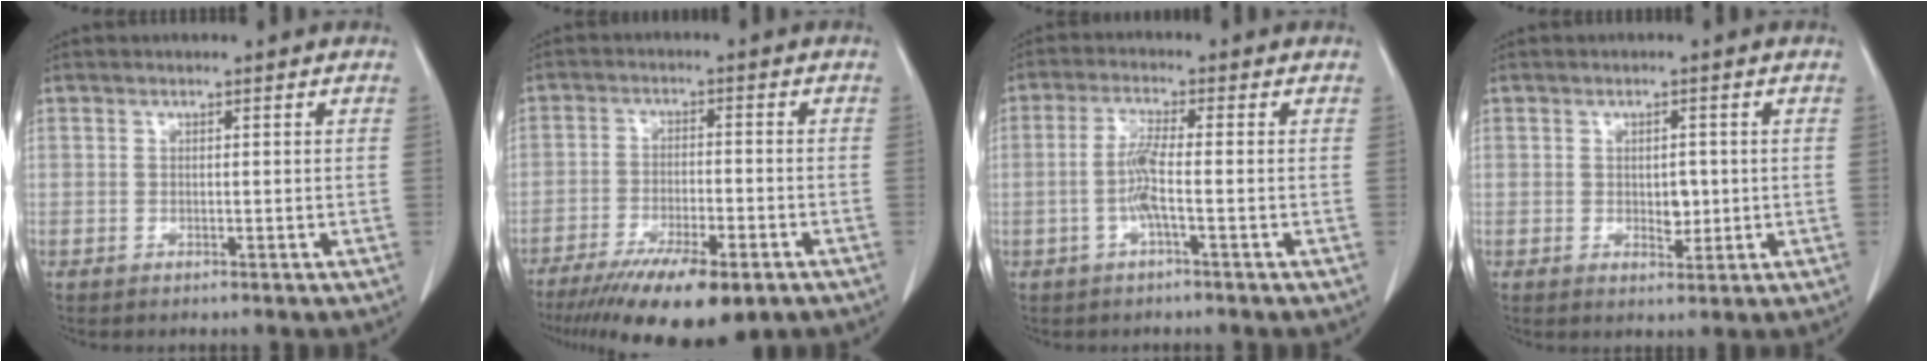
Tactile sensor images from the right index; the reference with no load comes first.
{"total": 13.1, "force": [-8.9, 3.5, 8.9], "torque": [-0.146, -0.023, -0.140]}
{"total": 4.4, "force": [-1.1, -0.1, 4.2], "torque": [-0.091, 0.002, -0.025]}
{"total": 2.7, "force": [-0.1, 1.6, 2.2], "torque": [-0.030, -0.002, 0.003]}